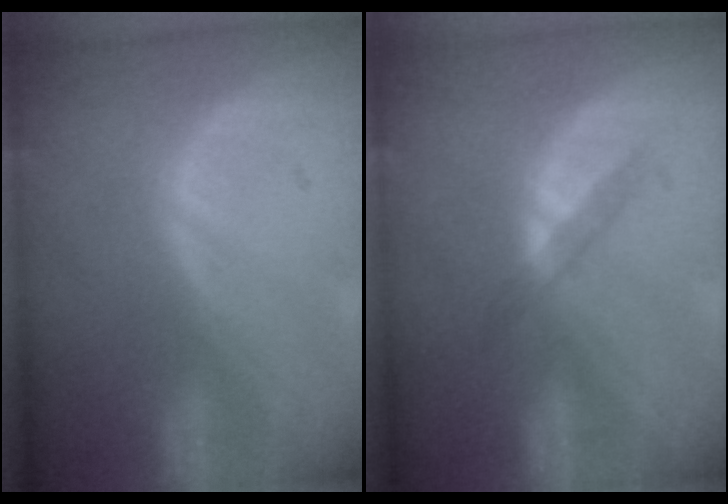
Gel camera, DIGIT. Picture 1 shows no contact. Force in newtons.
{"total": 2.4, "press": 2.2, "slide": 1.1}